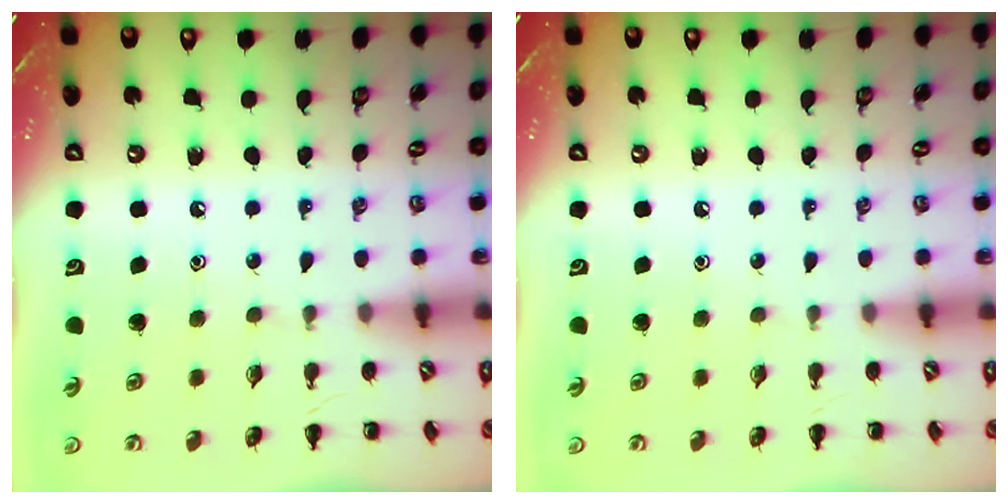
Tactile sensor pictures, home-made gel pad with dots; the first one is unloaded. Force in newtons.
{"total": 0.0}